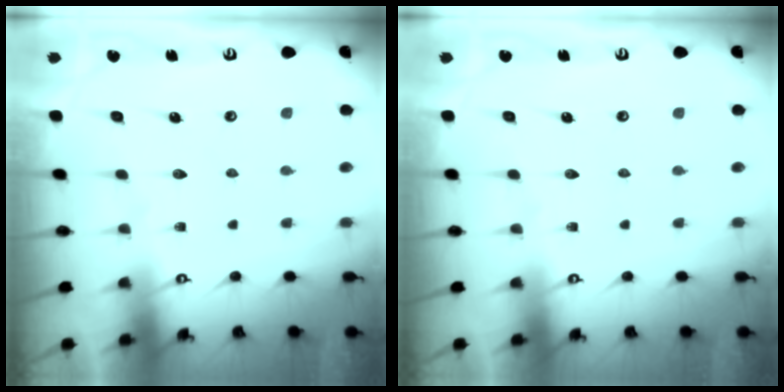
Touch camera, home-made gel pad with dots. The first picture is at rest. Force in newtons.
{"total": 0.0}